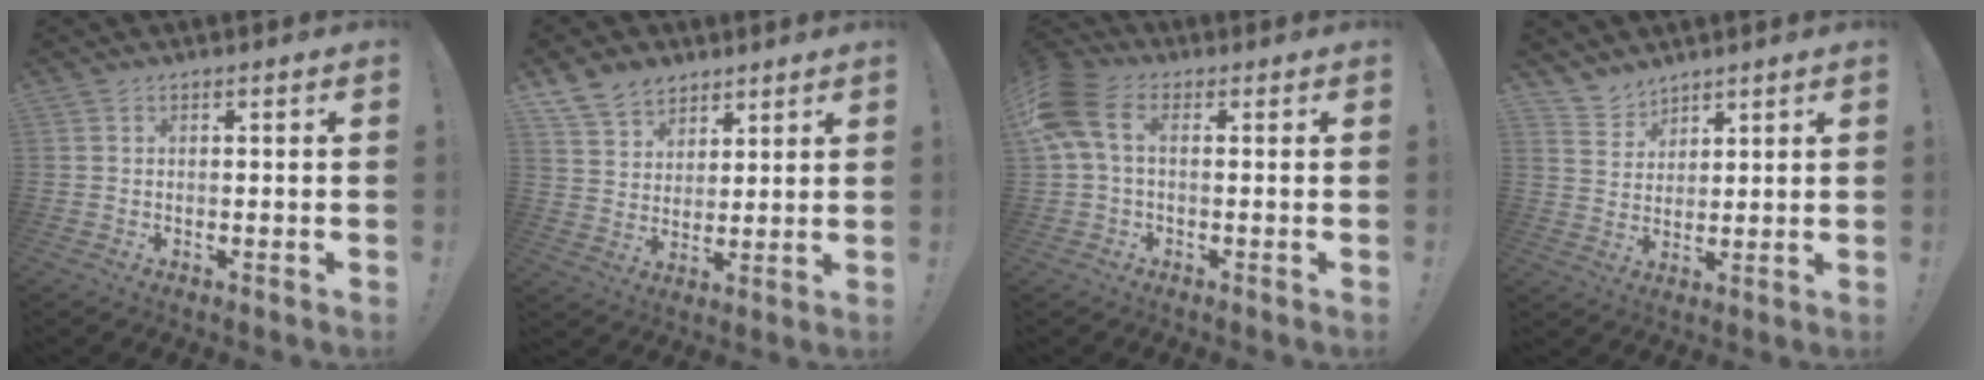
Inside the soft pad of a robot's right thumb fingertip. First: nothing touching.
{"total": 9.6, "force": [7.0, 6.4, 1.9], "torque": [-0.042, -0.044, 0.141]}
{"total": 9.7, "force": [2.2, 5.7, 7.5], "torque": [-0.165, 0.000, 0.046]}
{"total": 5.5, "force": [4.7, 2.8, 0.3], "torque": [-0.007, -0.037, 0.092]}